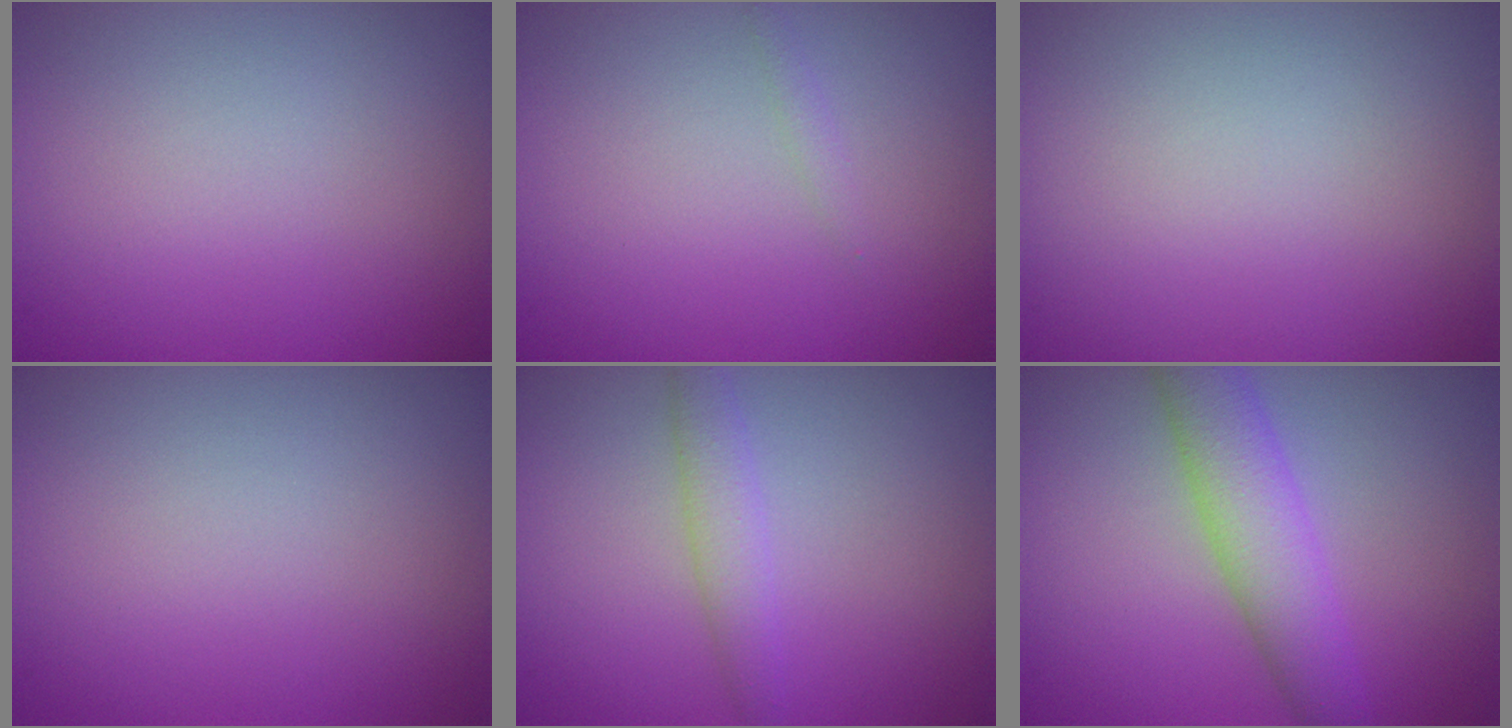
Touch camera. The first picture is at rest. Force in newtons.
{"total": 0.6, "press": 0.6, "slide": 0.0}
{"total": 0.0}
{"total": 0.0}
{"total": 2.0, "press": 2.0, "slide": 0.1}
{"total": 4.8, "press": 4.8, "slide": 0.2}